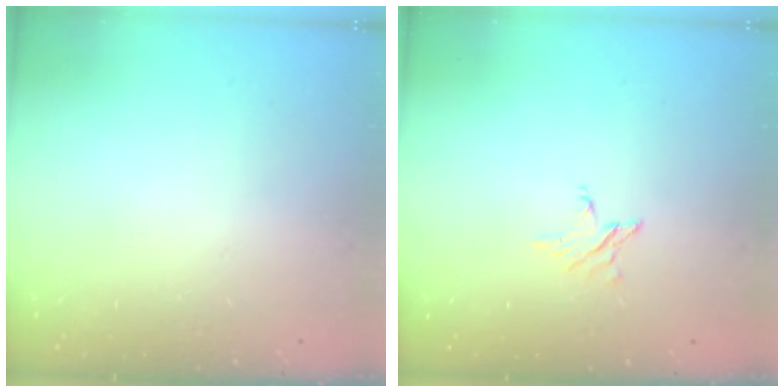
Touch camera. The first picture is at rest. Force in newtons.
{"total": 2.7, "press": 2.7, "slide": 0.2}